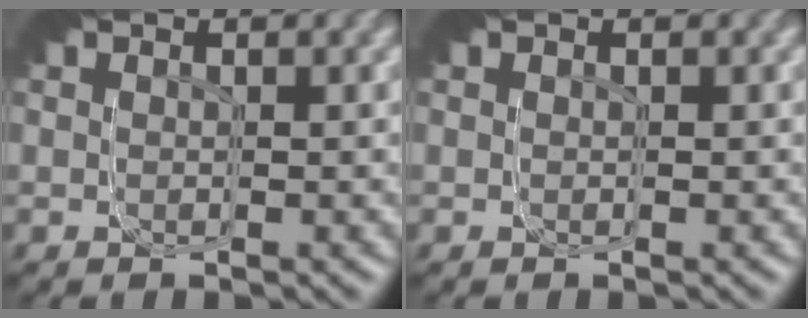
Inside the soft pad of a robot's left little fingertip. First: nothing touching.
{"total": 0.0}